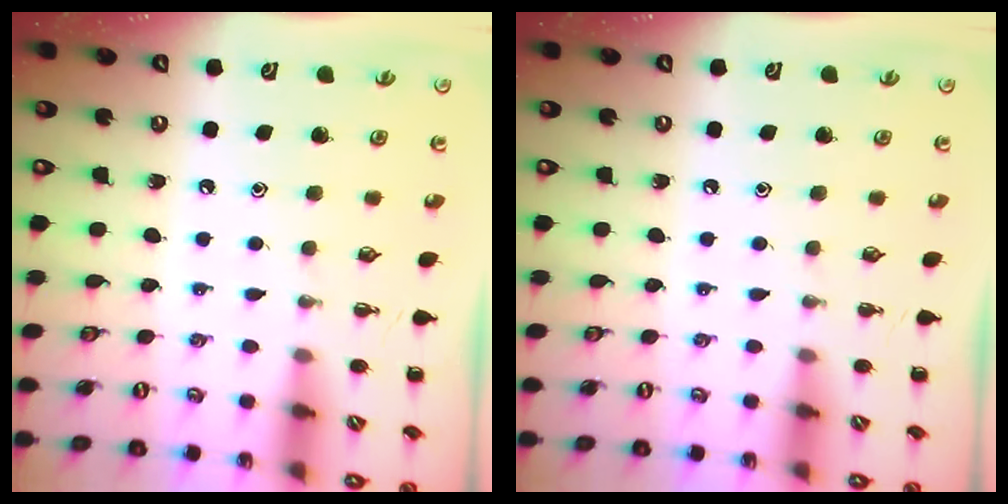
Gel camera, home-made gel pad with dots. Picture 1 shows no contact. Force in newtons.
{"total": 0.0}